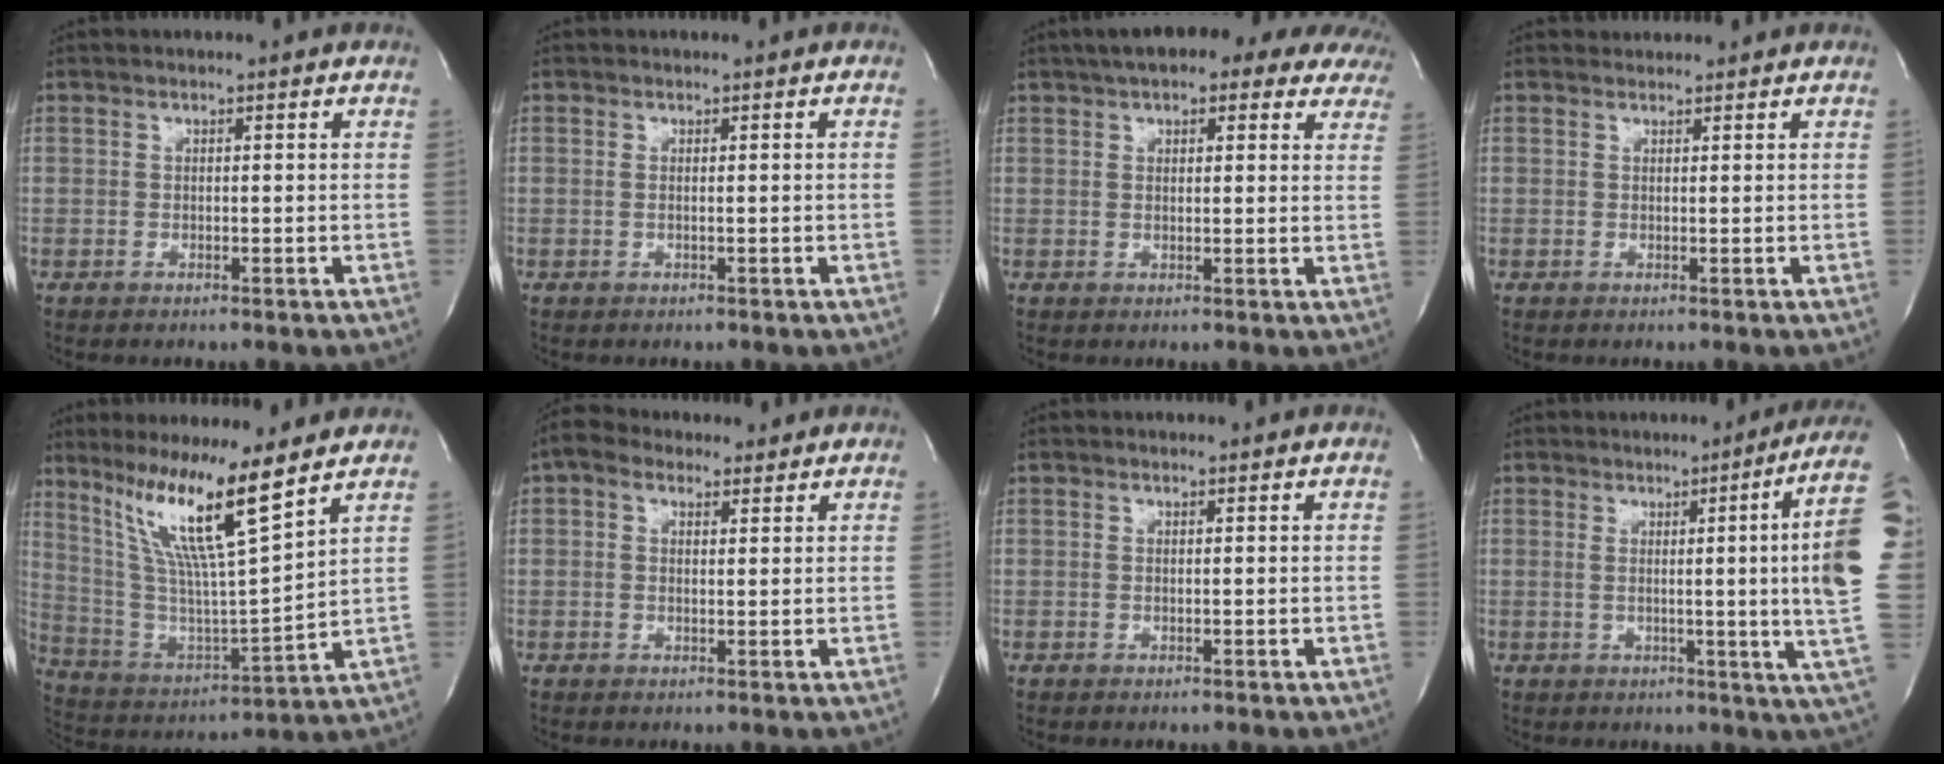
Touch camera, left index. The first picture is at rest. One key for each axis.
{"total": 0.7, "fx": 0.0, "fy": -0.1, "fz": 0.7, "tx": -0.018, "ty": 0.004, "tz": 0.004}
{"total": 18.2, "fx": 14.8, "fy": 5.6, "fz": 9.0, "tx": -0.117, "ty": 0.036, "tz": 0.170}
{"total": 0.9, "fx": 0.8, "fy": 0.2, "fz": -0.3, "tx": -0.004, "ty": 0.007, "tz": 0.015}
{"total": 15.3, "fx": 10.2, "fy": -0.9, "fz": 11.4, "tx": -0.216, "ty": -0.011, "tz": 0.188}
{"total": 4.3, "fx": 2.5, "fy": 2.7, "fz": 2.3, "tx": -0.050, "ty": 0.027, "tz": 0.042}
{"total": 0.0}
{"total": 14.2, "fx": 2.4, "fy": -3.0, "fz": 13.6, "tx": -0.147, "ty": -0.022, "tz": 0.014}